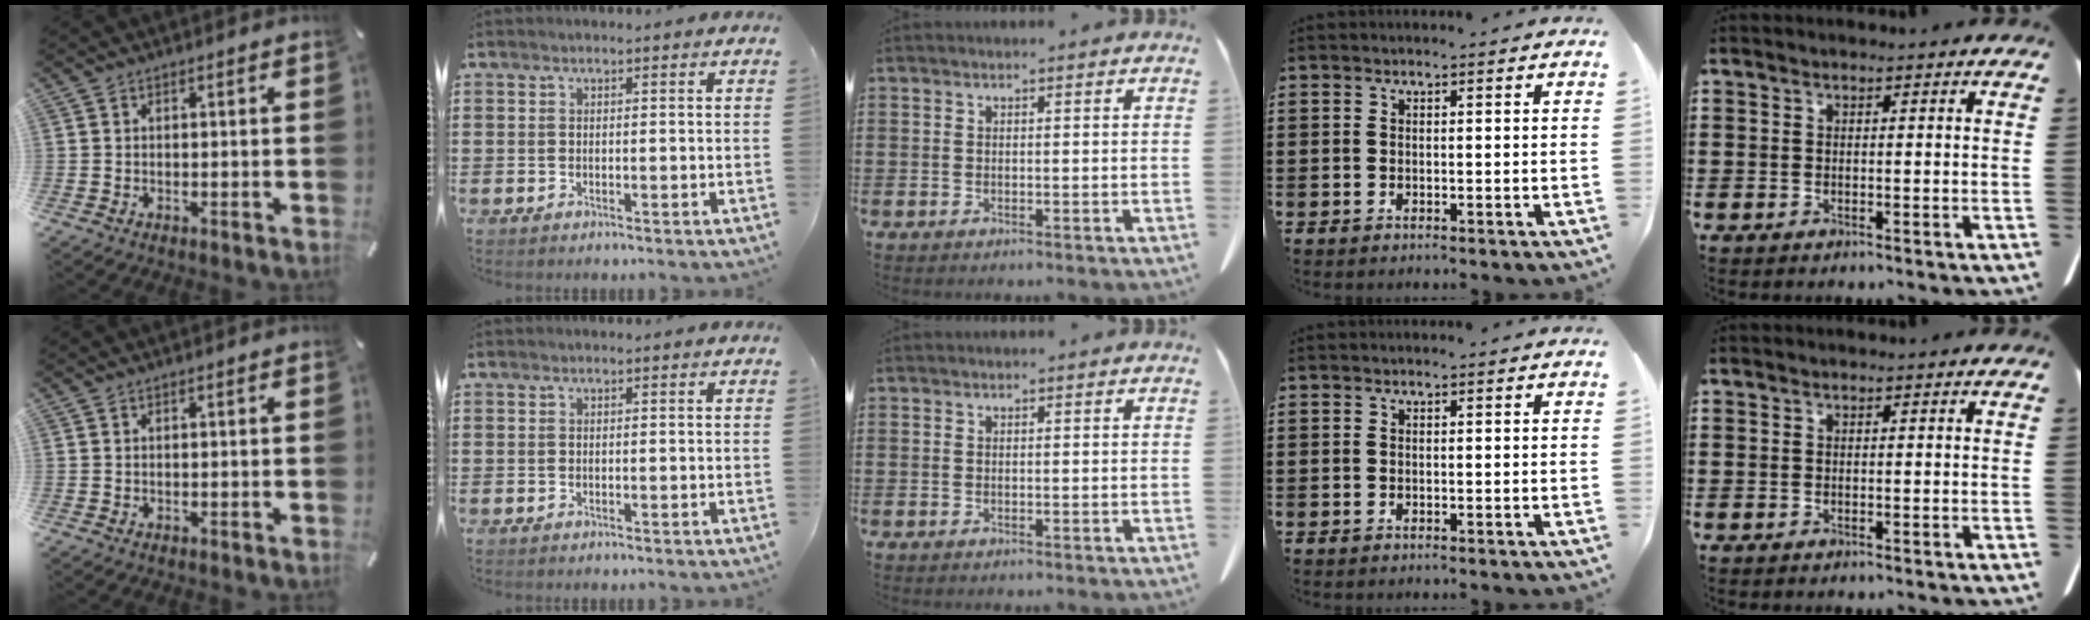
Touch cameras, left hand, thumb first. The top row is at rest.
{}